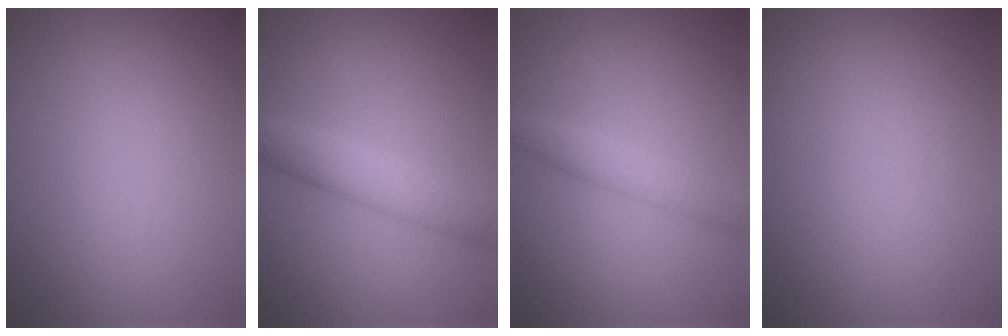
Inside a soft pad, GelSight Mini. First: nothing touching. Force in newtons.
{"total": 3.7, "press": 3.7, "slide": 0.1}
{"total": 2.3, "press": 2.3, "slide": 0.1}
{"total": 0.0}